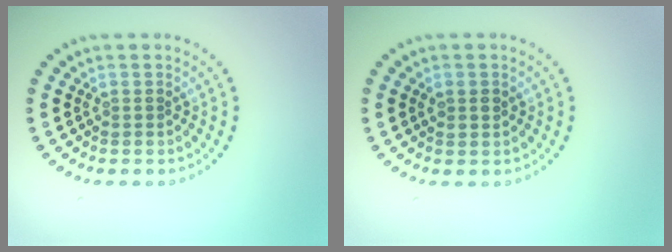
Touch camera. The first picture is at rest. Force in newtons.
{"total": 1.0, "press": 1.0, "slide": 0.3}